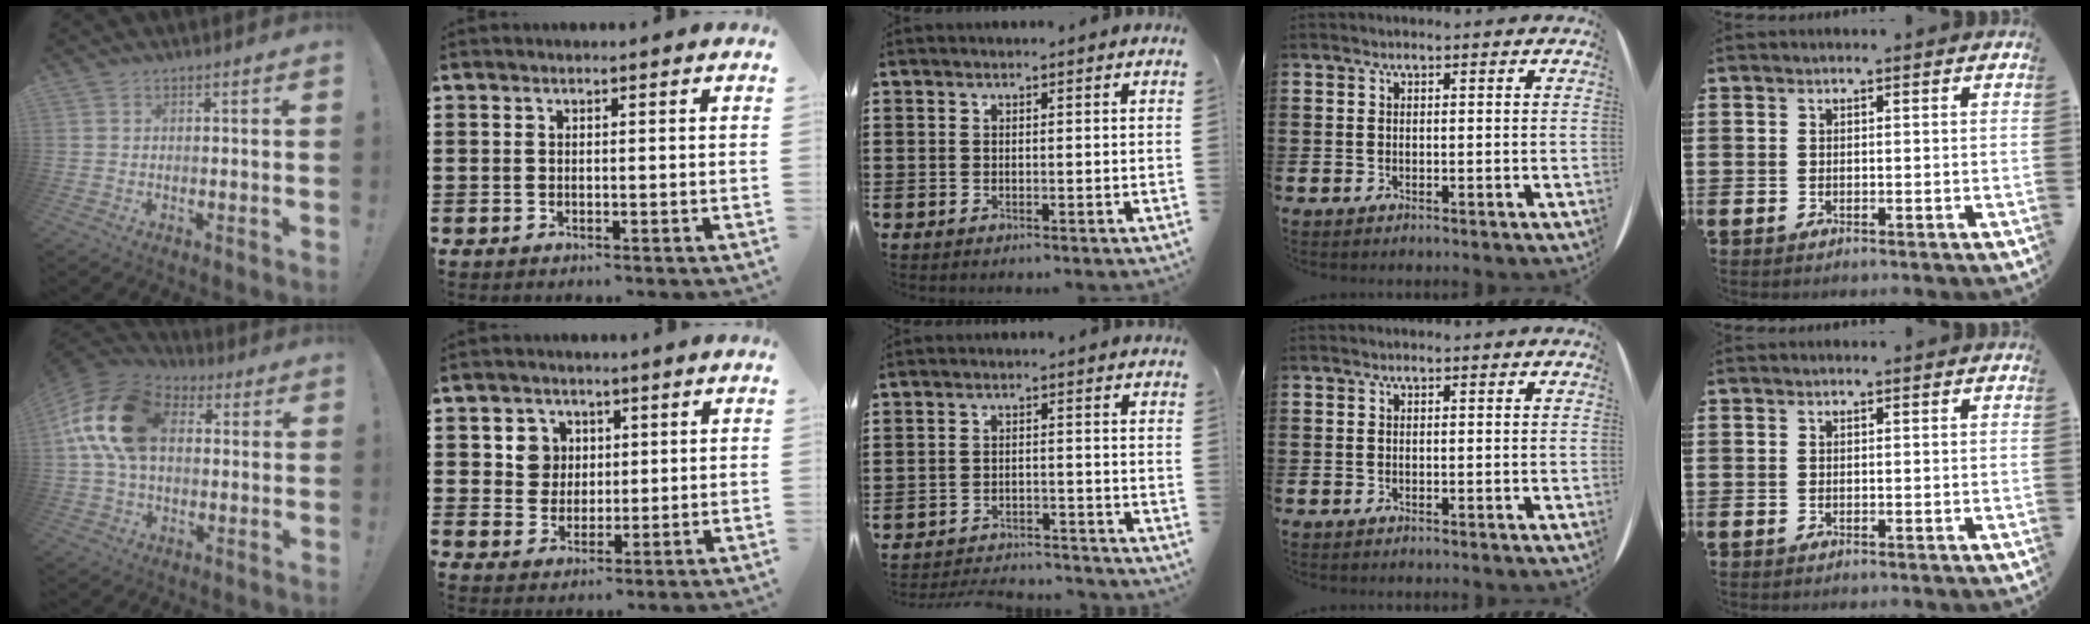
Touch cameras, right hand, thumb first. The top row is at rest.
{"thumb": {"total": 19.2, "force": [4.2, 12.6, 13.9], "torque": [-0.264, 0.014, 0.075]}, "index": {"total": 4.5, "force": [1.5, 4.1, 1.0], "torque": [-0.040, 0.013, 0.027]}, "middle": {"total": 3.5, "force": [-3.4, 0.3, 0.1], "torque": [-0.006, 0.003, -0.074]}}